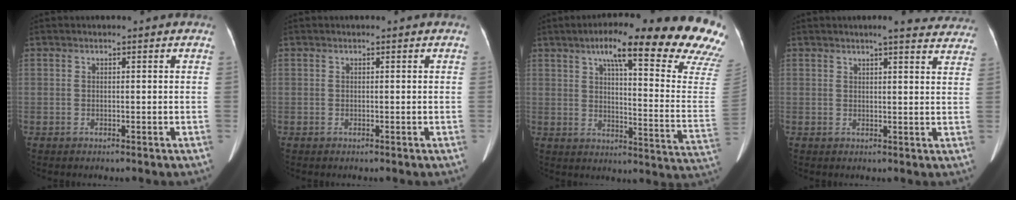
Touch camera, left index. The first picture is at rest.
{"total": 0.0}
{"total": 25.1, "force": [18.8, 2.5, 16.5], "torque": [-0.196, -0.037, 0.223]}
{"total": 12.7, "force": [11.6, 1.8, 4.8], "torque": [-0.034, -0.006, 0.111]}